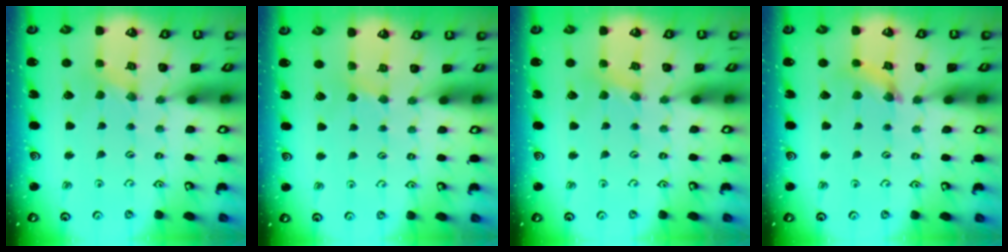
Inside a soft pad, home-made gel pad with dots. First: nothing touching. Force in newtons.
{"total": 2.1, "press": 2.1, "slide": 0.3}
{"total": 2.3, "press": 2.3, "slide": 0.4}
{"total": 3.4, "press": 3.4, "slide": 0.4}